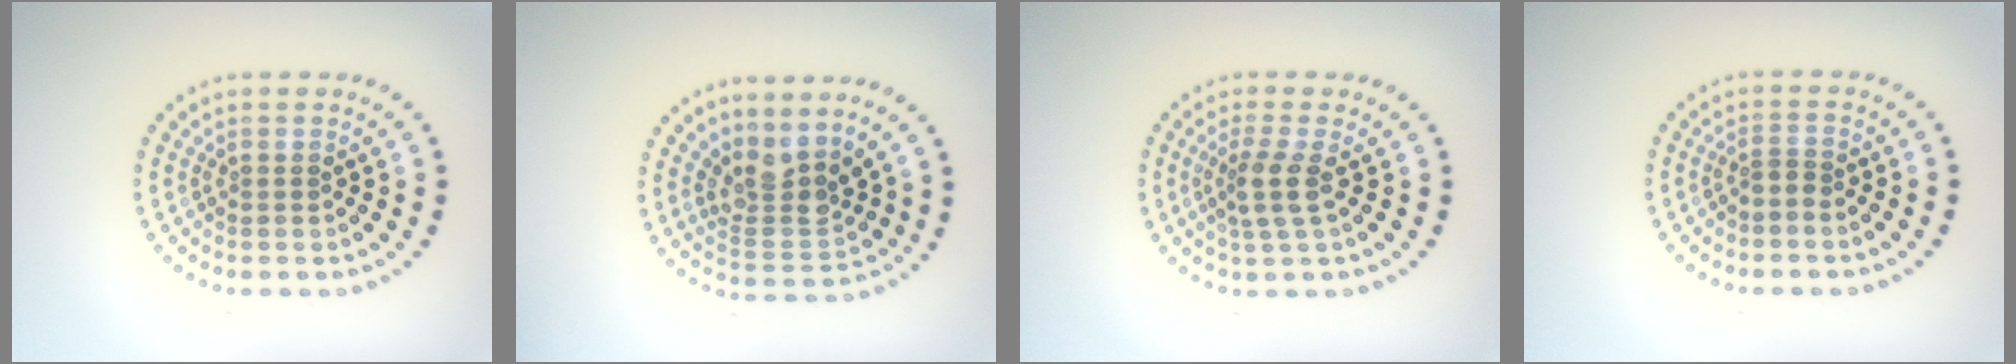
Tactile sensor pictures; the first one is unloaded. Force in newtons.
{"total": 3.3, "press": 2.6, "slide": 2.0}
{"total": 2.5, "press": 2.0, "slide": 1.5}
{"total": 0.9, "press": 0.7, "slide": 0.7}